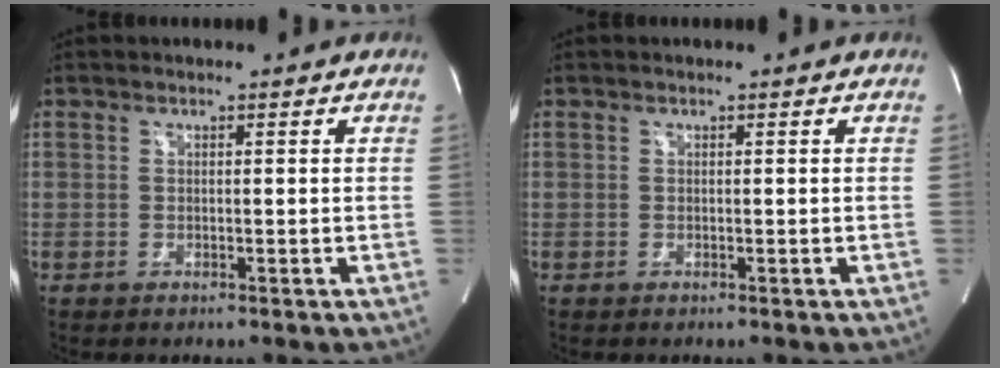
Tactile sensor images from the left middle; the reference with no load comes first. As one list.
[{"total": 0.0}]